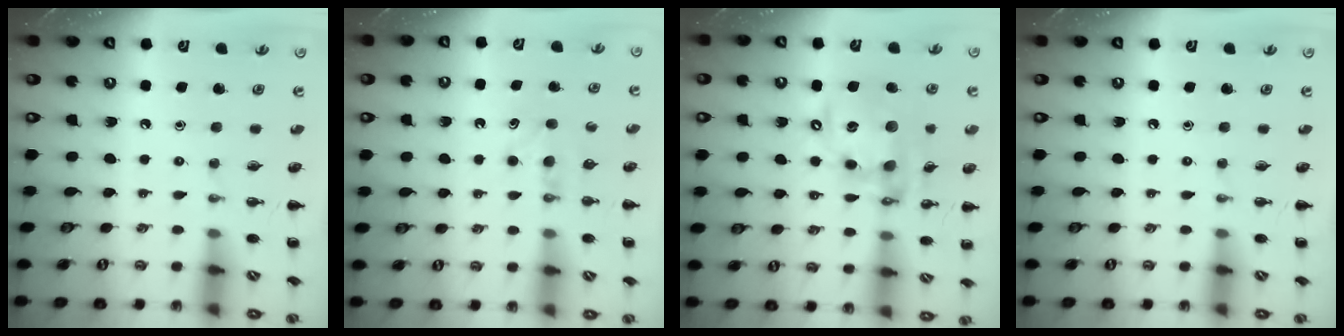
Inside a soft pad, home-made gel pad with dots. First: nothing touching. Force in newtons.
{"total": 4.6, "press": 4.4, "slide": 1.5}
{"total": 15.4, "press": 14.9, "slide": 3.6}
{"total": 0.0}